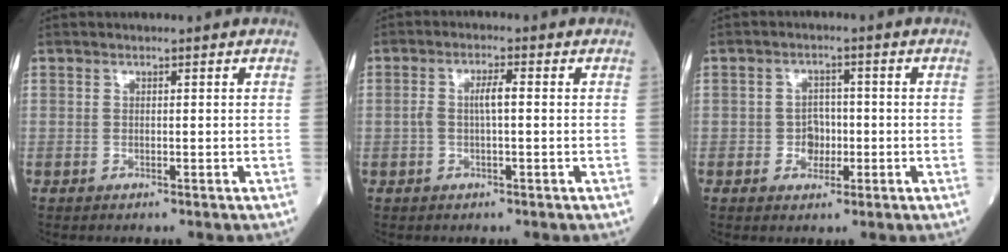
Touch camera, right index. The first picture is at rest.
{"total": 3.1, "force": [0.1, 0.6, 3.1], "torque": [-0.063, 0.010, 0.001]}
{"total": 3.4, "force": [-0.7, 2.7, 1.9], "torque": [-0.024, 0.007, -0.012]}